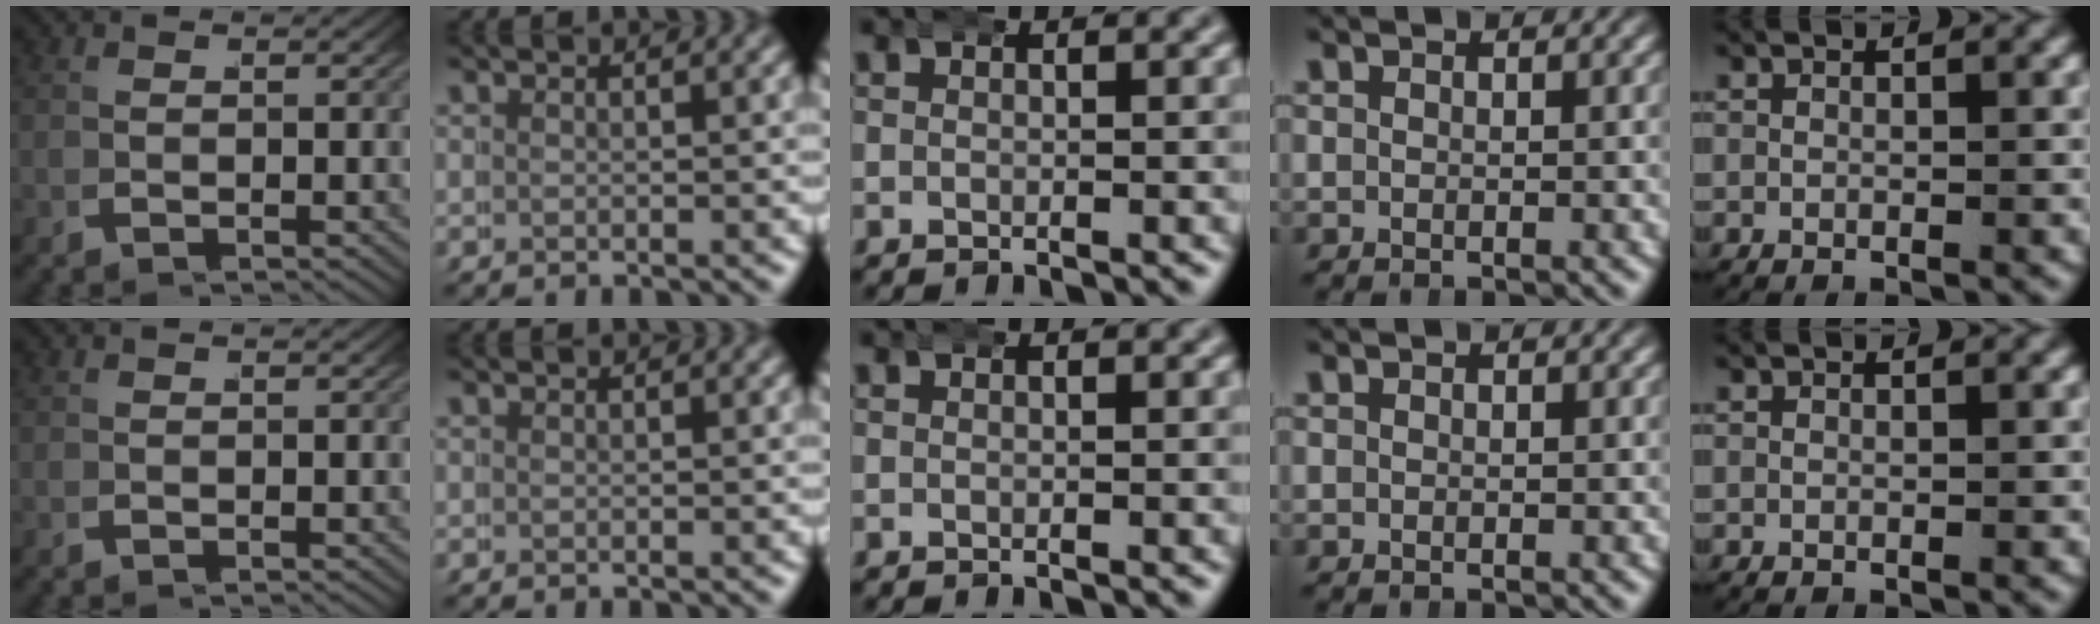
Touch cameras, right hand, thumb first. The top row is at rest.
{}